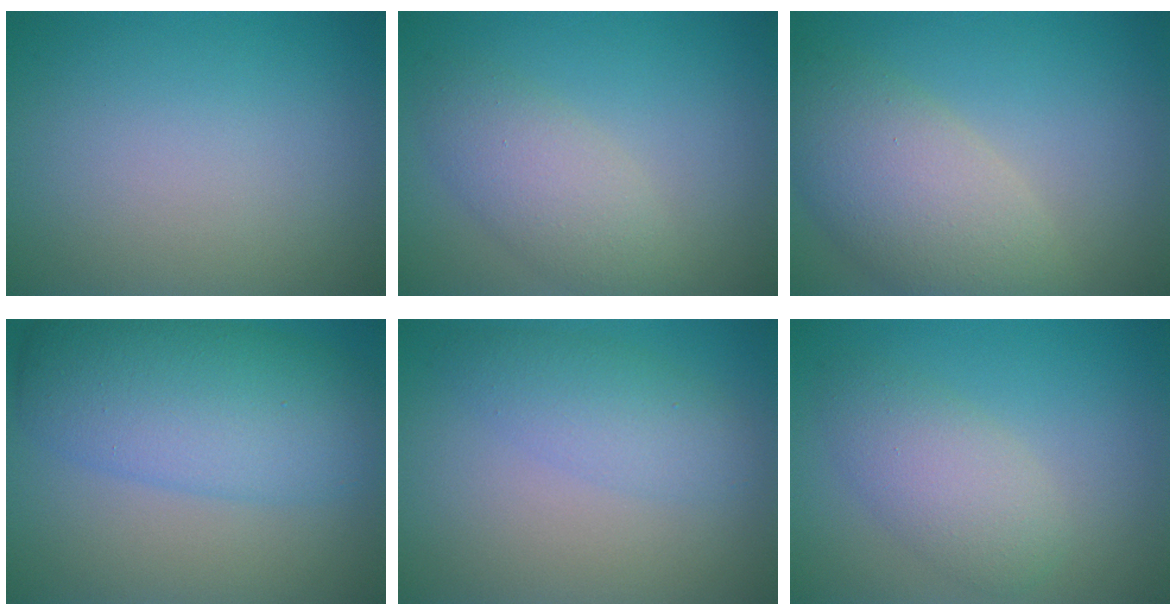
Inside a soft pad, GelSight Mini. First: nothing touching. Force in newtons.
{"total": 3.8, "press": 3.7, "slide": 0.3}
{"total": 7.1, "press": 7.1, "slide": 0.8}
{"total": 8.2, "press": 8.2, "slide": 0.2}
{"total": 2.9, "press": 2.9, "slide": 0.0}
{"total": 3.7, "press": 3.7, "slide": 0.2}